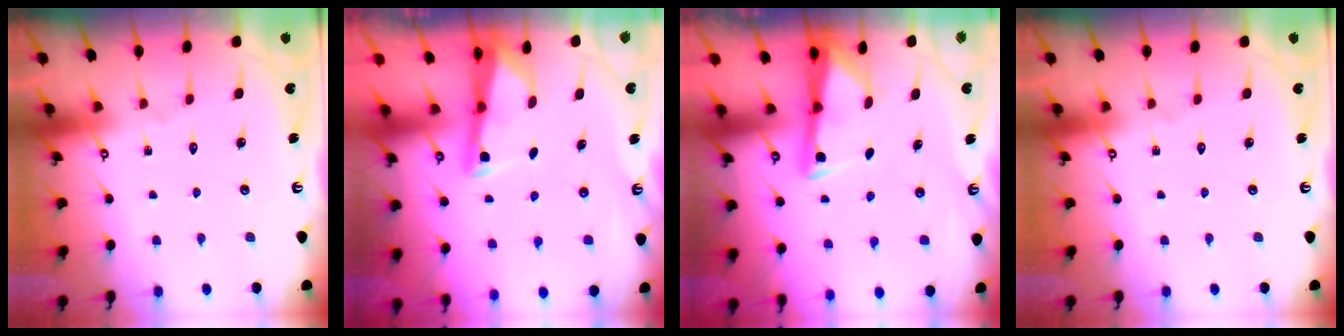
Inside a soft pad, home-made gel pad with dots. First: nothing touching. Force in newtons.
{"total": 2.7, "press": 2.7, "slide": 0.2}
{"total": 3.0, "press": 2.9, "slide": 0.4}
{"total": 0.0}